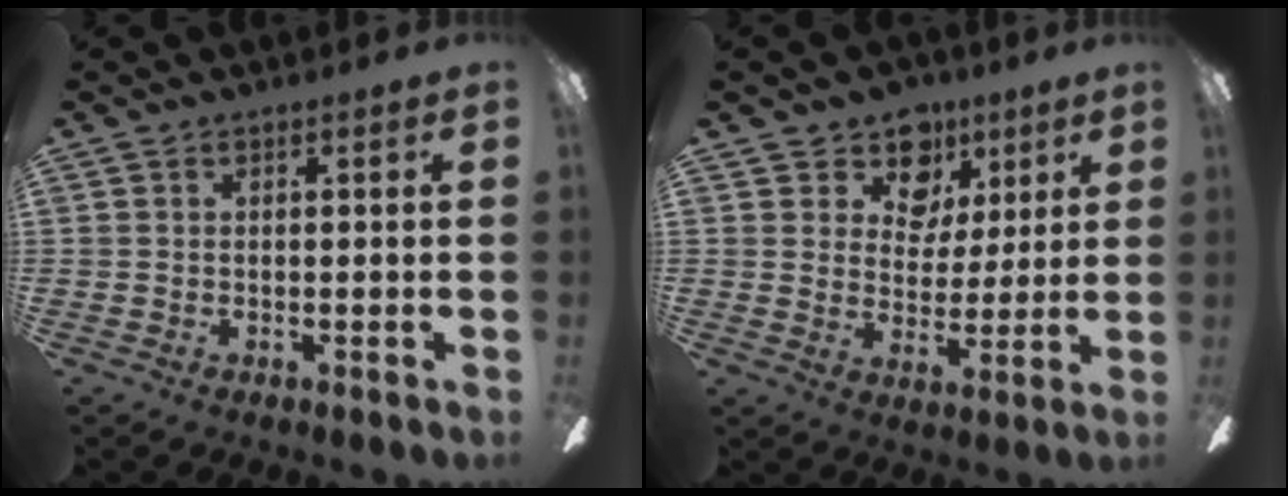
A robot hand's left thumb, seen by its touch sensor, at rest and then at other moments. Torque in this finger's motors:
{"motor_torque": [0.60, 0.09, -0.06, -0.17, -0.08]}